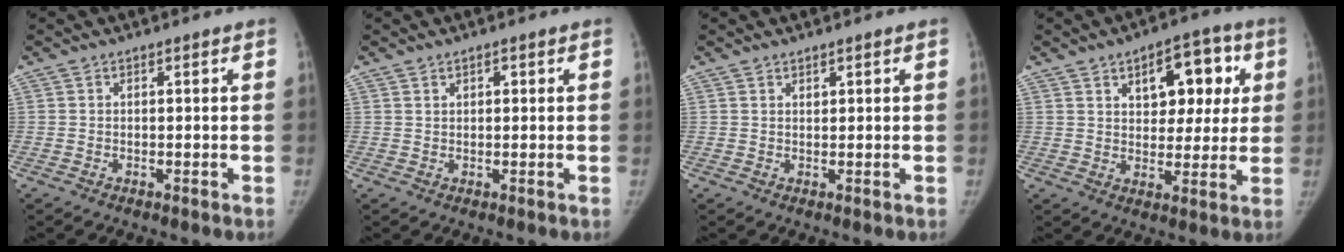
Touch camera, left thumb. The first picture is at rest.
{"total": 1.2, "force": [0.6, 0.7, 0.7], "torque": [-0.006, -0.001, 0.009]}
{"total": 0.8, "force": [0.7, 0.3, 0.4], "torque": [-0.001, -0.004, 0.012]}
{"total": 7.8, "force": [2.4, 4.1, 6.2], "torque": [-0.046, 0.006, 0.027]}